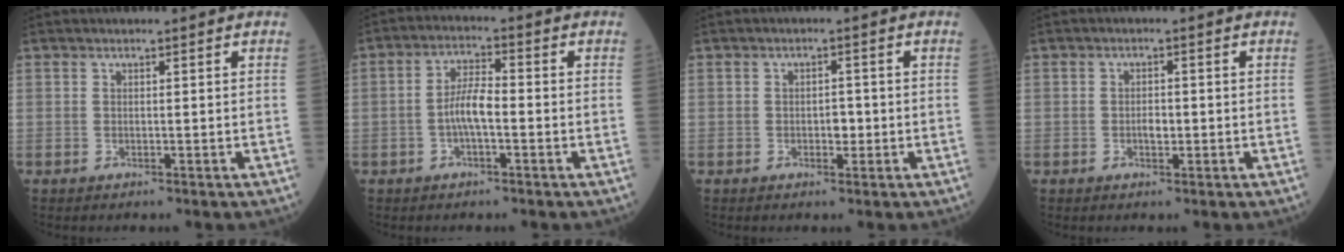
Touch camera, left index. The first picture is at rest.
{"total": 5.0, "force": [-1.4, 1.2, 4.6], "torque": [-0.094, 0.005, -0.030]}
{"total": 1.9, "force": [-0.7, 1.0, 1.4], "torque": [-0.016, 0.001, -0.011]}
{"total": 1.7, "force": [-0.6, 0.8, 1.4], "torque": [-0.023, -0.001, -0.011]}